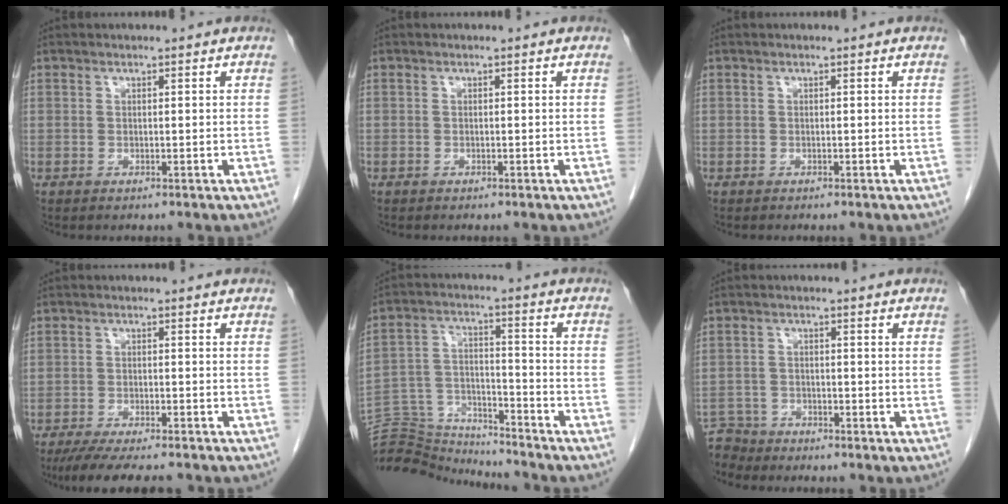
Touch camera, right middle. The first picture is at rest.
{"total": 0.0}
{"total": 0.0}
{"total": 10.6, "force": [-9.1, 1.5, 5.1], "torque": [-0.076, -0.020, -0.135]}
{"total": 13.9, "force": [-13.7, 1.9, 1.1], "torque": [-0.029, 0.038, -0.233]}
{"total": 4.7, "force": [-4.4, 1.2, -0.9], "torque": [0.018, -0.006, -0.085]}